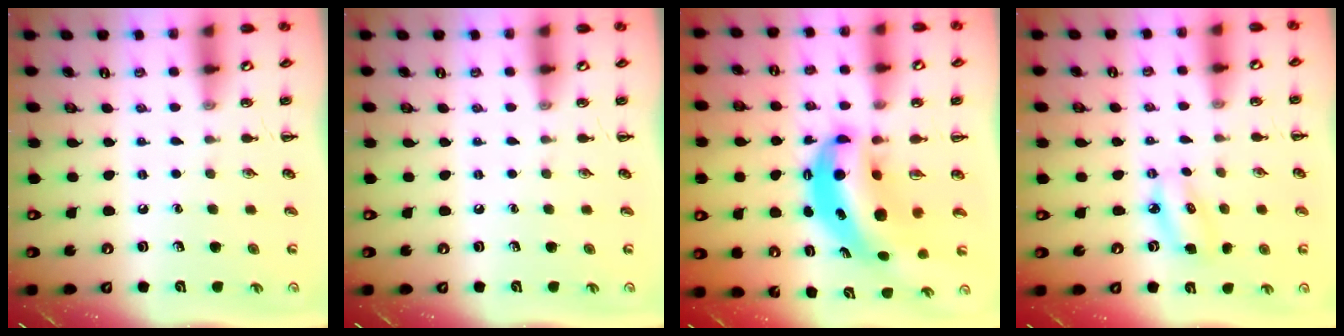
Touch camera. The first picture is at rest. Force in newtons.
{"total": 0.0}
{"total": 10.2, "press": 10.0, "slide": 2.2}
{"total": 5.4, "press": 5.3, "slide": 1.3}